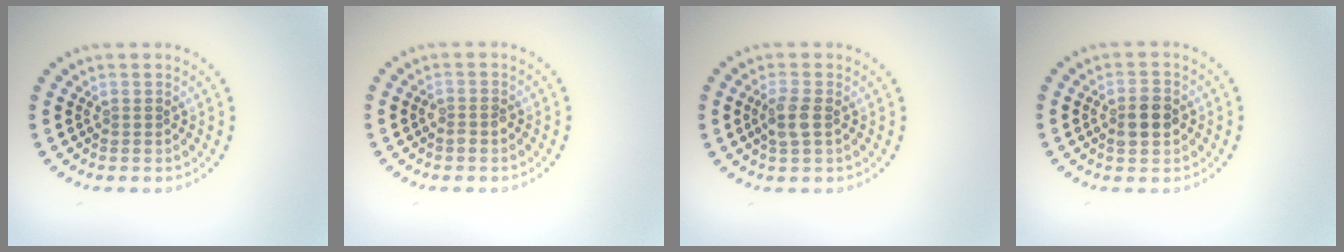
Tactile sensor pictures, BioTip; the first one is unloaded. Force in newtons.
{"total": 1.1, "press": 1.0, "slide": 0.4}
{"total": 2.0, "press": 1.9, "slide": 0.6}
{"total": 2.9, "press": 2.9, "slide": 0.2}